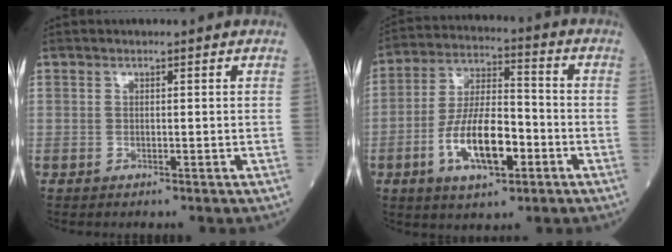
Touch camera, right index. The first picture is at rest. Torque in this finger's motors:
{"motor_torque": [0.64, -0.38, 0.84, 0.21]}